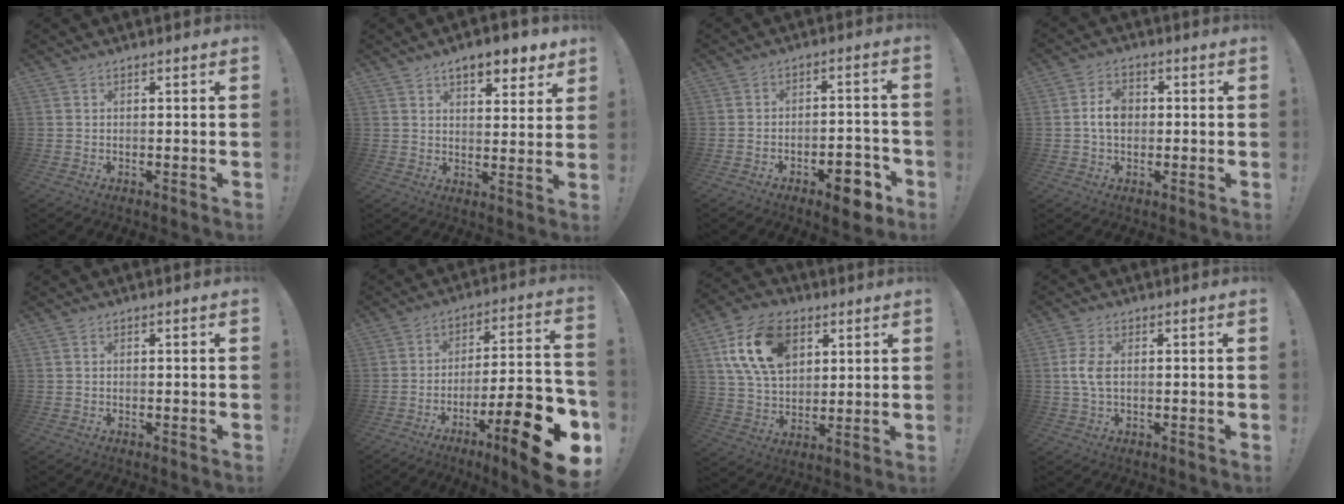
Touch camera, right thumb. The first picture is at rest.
{"total": 8.1, "force": [5.9, 3.1, 4.7], "torque": [-0.062, -0.031, 0.104]}
{"total": 8.5, "force": [-5.2, 3.9, 5.4], "torque": [-0.048, 0.037, -0.088]}
{"total": 6.6, "force": [0.1, 4.6, 4.6], "torque": [-0.078, 0.010, 0.001]}
{"total": 0.0}
{"total": 19.5, "force": [-10.5, 3.7, 15.9], "torque": [-0.224, 0.059, -0.167]}
{"total": 19.0, "force": [7.5, 12.6, 12.1], "torque": [-0.223, -0.019, 0.139]}
{"total": 3.9, "force": [0.3, 1.8, 3.5], "torque": [-0.067, 0.003, 0.003]}